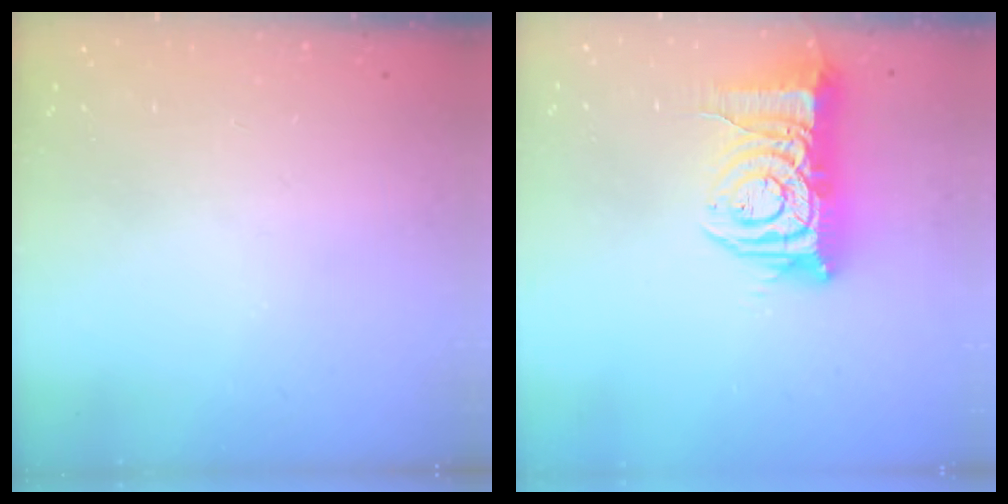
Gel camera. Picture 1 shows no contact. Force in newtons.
{"total": 11.9, "press": 11.9, "slide": 1.2}